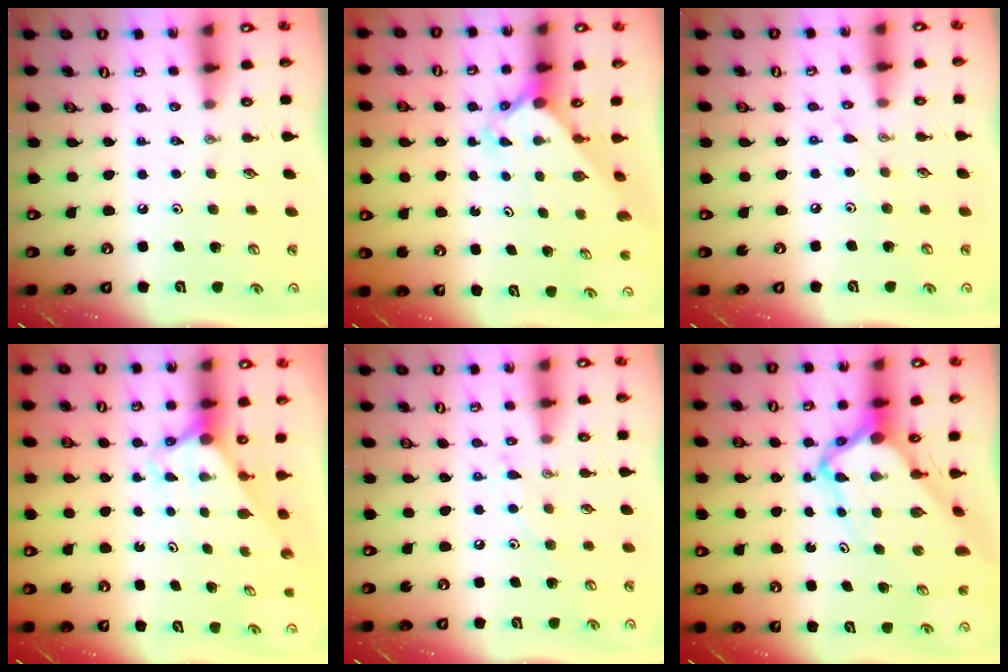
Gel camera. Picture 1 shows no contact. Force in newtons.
{"total": 2.7, "press": 2.6, "slide": 0.3}
{"total": 6.6, "press": 6.6, "slide": 0.4}
{"total": 2.8, "press": 2.8, "slide": 0.0}
{"total": 6.0, "press": 6.0, "slide": 0.4}
{"total": 8.2, "press": 8.2, "slide": 0.4}